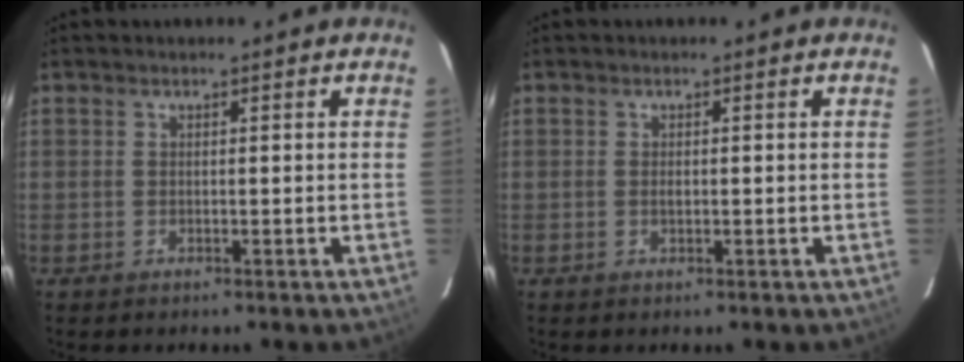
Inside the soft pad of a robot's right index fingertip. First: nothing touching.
{"total": 0.8, "force": [-0.1, 0.5, 0.6], "torque": [-0.010, 0.001, -0.001]}